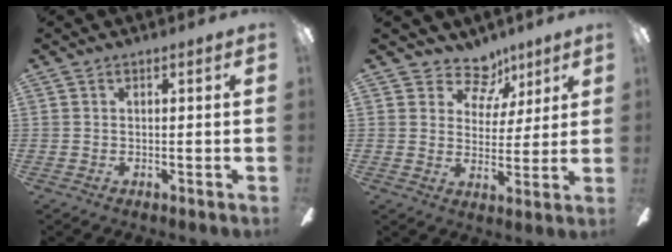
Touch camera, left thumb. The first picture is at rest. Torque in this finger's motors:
{"motor_torque": [0.12, 0.08, -0.43, -0.08, -0.11]}